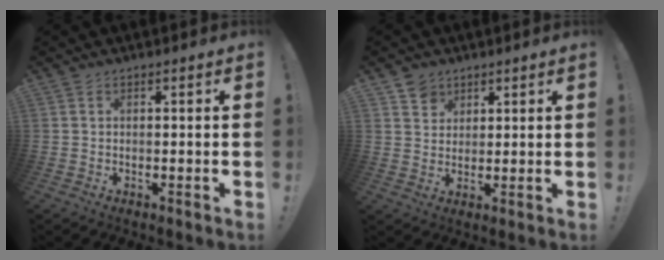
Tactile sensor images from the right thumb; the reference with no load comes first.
{"total": 5.4, "force": [3.5, 4.0, 0.4], "torque": [-0.001, -0.023, 0.066]}